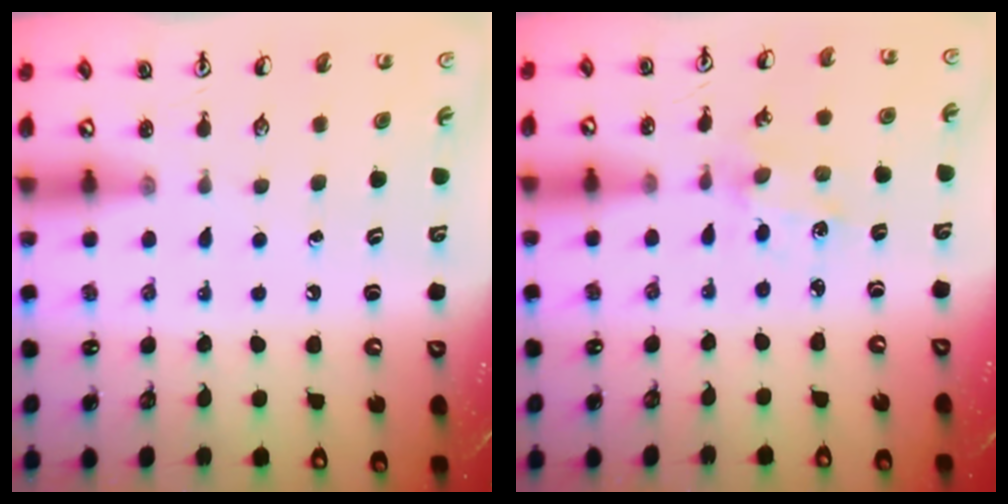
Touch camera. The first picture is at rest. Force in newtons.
{"total": 0.9, "press": 0.9, "slide": 0.2}